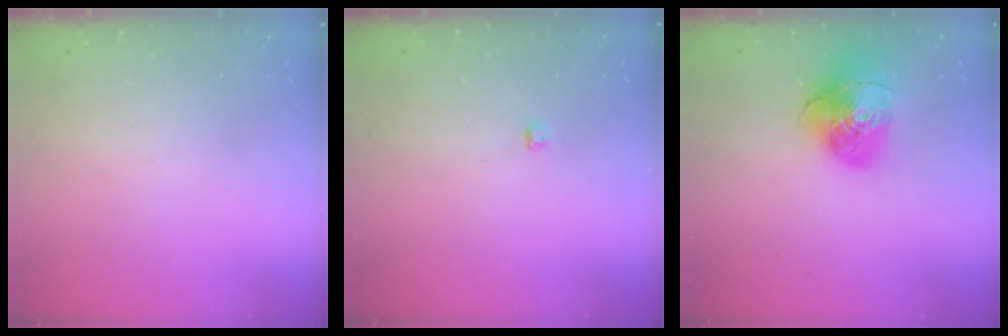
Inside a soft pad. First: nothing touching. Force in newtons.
{"total": 2.8, "press": 2.7, "slide": 0.3}
{"total": 15.3, "press": 15.2, "slide": 1.8}